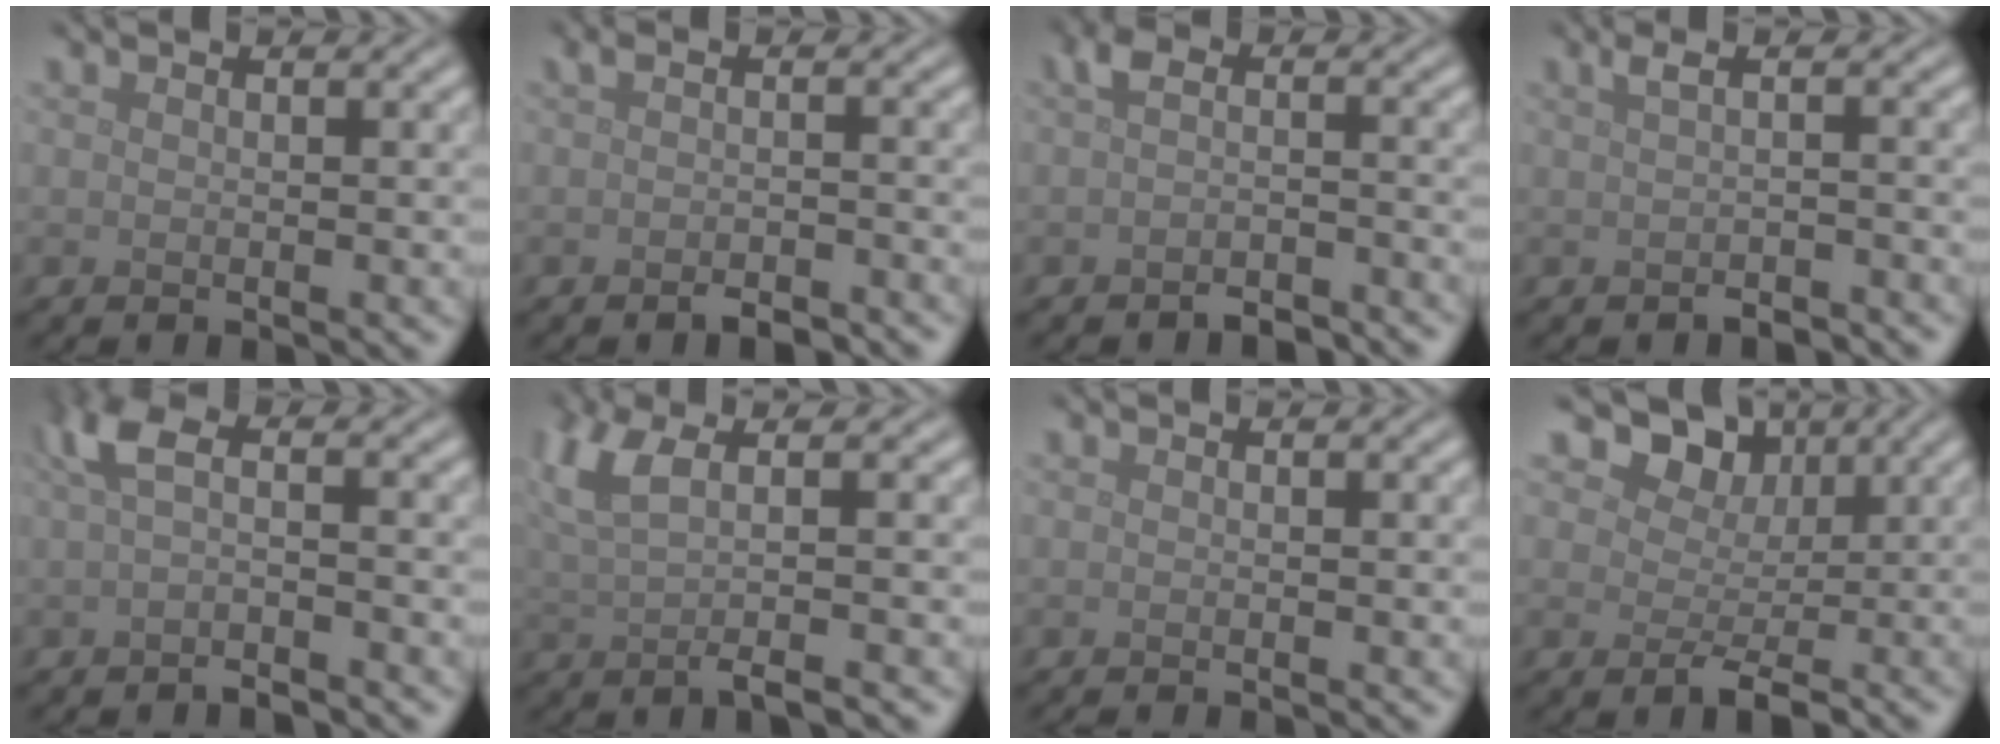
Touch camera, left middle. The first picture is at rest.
{"total": 2.1, "force": [-1.3, 0.8, 1.5], "torque": [-0.028, -0.004, -0.023]}
{"total": 2.9, "force": [-1.7, 1.5, 1.7], "torque": [-0.026, -0.002, -0.038]}
{"total": 1.7, "force": [-0.5, 0.5, 1.5], "torque": [-0.028, -0.003, -0.009]}
{"total": 3.1, "force": [-0.5, 1.0, 2.9], "torque": [-0.060, -0.003, -0.012]}
{"total": 5.2, "force": [0.5, 1.6, 4.9], "torque": [-0.086, 0.003, 0.006]}
{"total": 0.7, "force": [-0.6, 0.1, 0.4], "torque": [0.004, -0.003, -0.010]}
{"total": 4.7, "force": [1.8, 3.4, 2.6], "torque": [-0.027, -0.007, 0.014]}